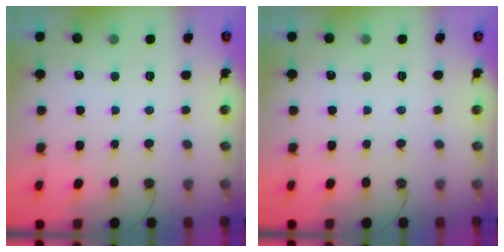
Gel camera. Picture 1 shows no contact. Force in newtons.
{"total": 0.0}